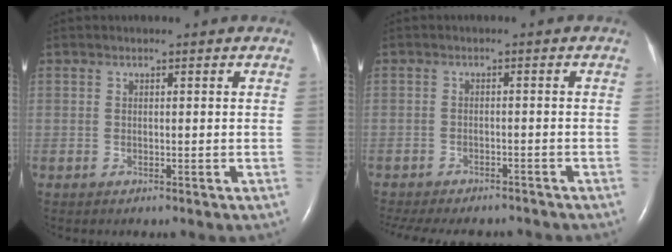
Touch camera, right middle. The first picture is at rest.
{"total": 14.2, "force": [-12.4, 4.4, 5.3], "torque": [-0.126, -0.012, -0.161]}